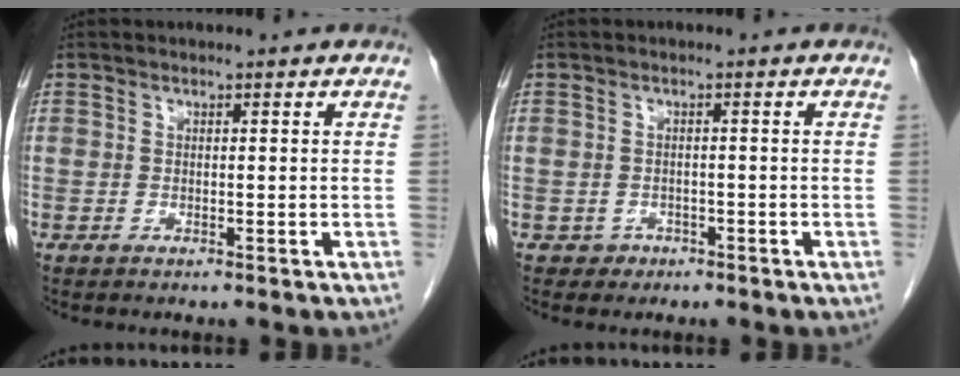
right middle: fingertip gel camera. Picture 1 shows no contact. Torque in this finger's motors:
{"motor_torque": [-0.51, 0.03, -0.04, -0.01]}